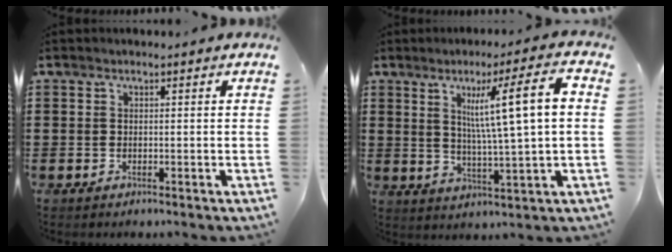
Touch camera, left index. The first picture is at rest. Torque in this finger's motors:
{"motor_torque": [2.14, 0.00, 0.44, 0.21]}